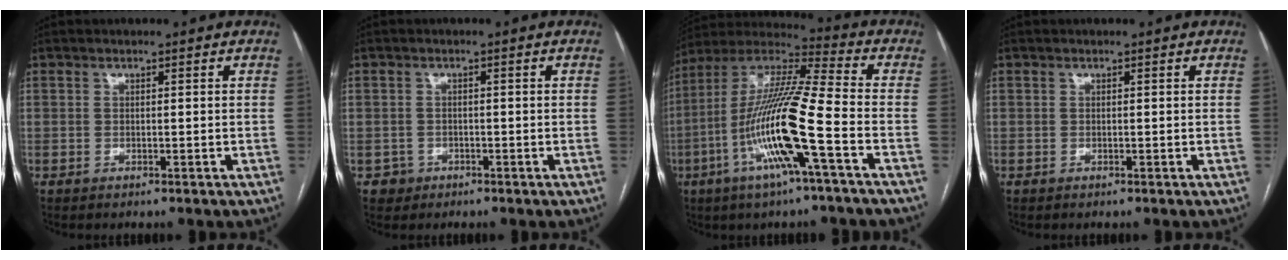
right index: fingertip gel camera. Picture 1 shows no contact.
{"total": 2.3, "force": [-1.0, 2.0, -0.3], "torque": [0.013, 0.011, -0.017]}
{"total": 17.2, "force": [-5.4, 0.1, 16.3], "torque": [-0.327, -0.002, -0.109]}
{"total": 0.0}